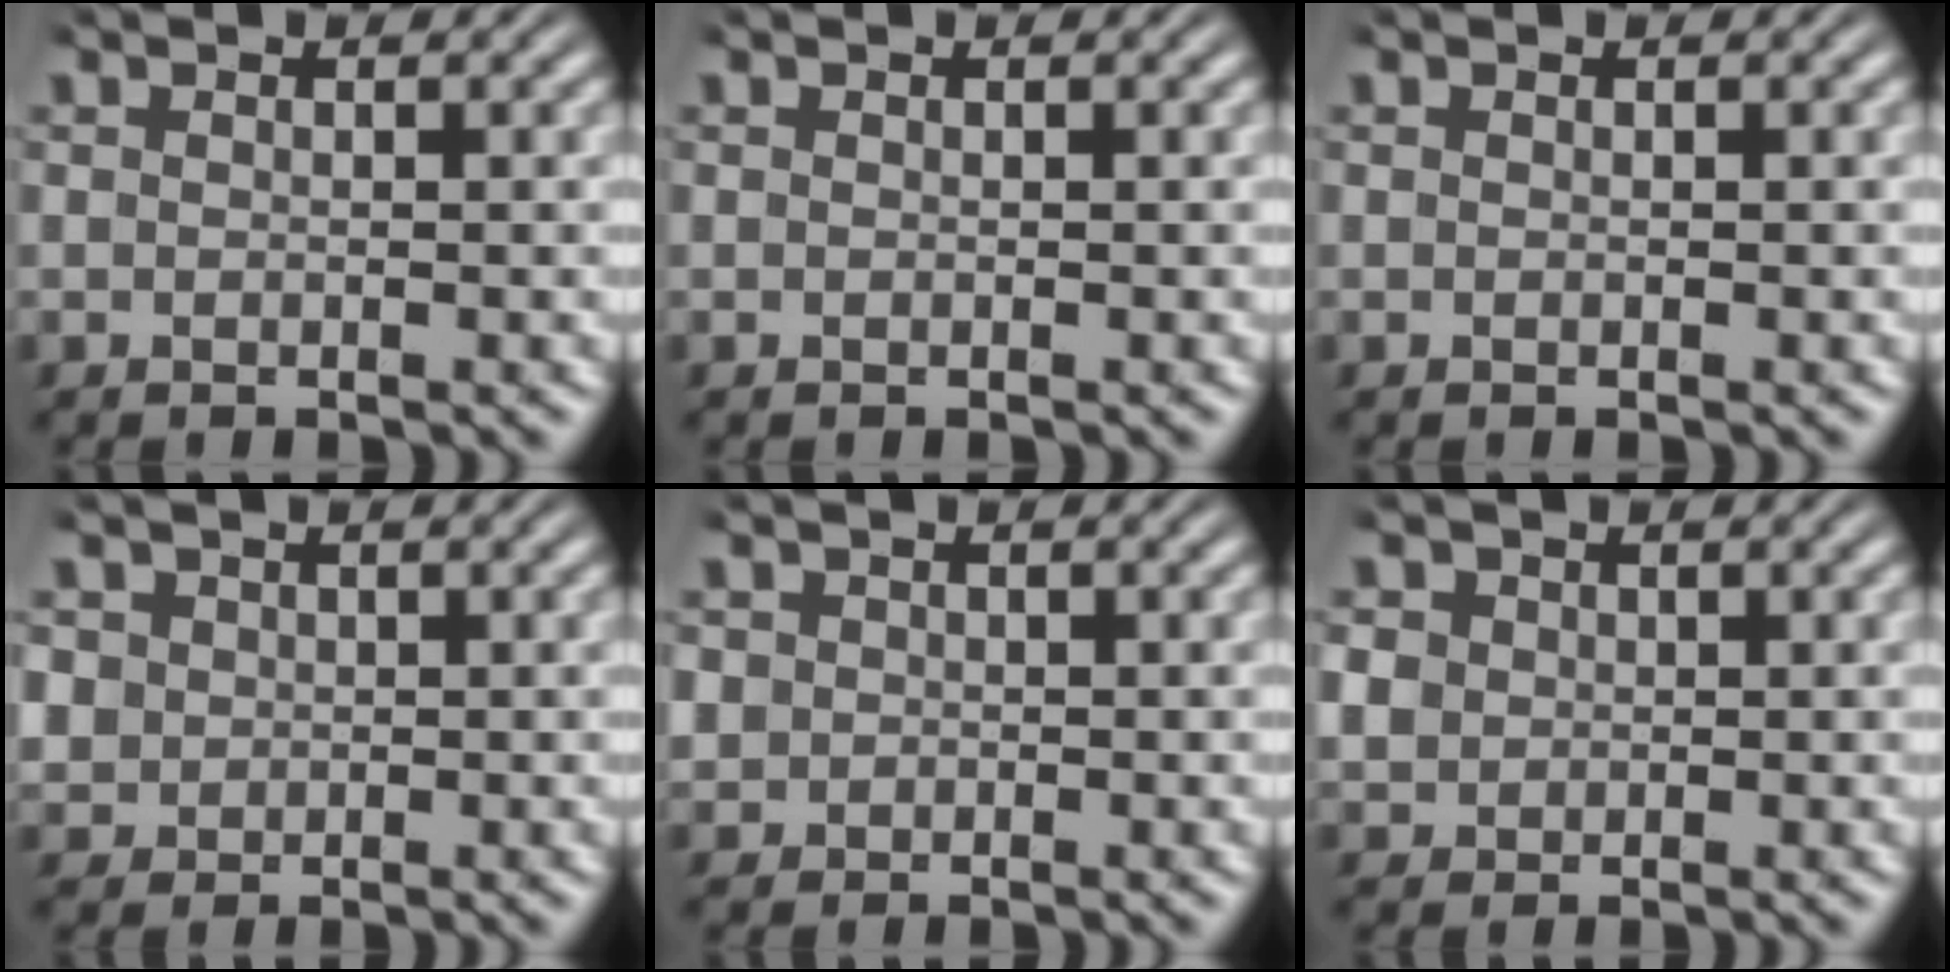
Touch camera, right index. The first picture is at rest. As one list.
[{"total": 0.0}, {"total": 0.0}, {"total": 3.9, "force": [0.3, 3.6, 1.4], "torque": [-0.047, -0.014, 0.013]}, {"total": 2.4, "force": [-0.1, 2.3, 0.7], "torque": [-0.028, -0.011, 0.002]}, {"total": 3.1, "force": [0.2, 2.9, 1.2], "torque": [-0.038, -0.006, 0.009]}]